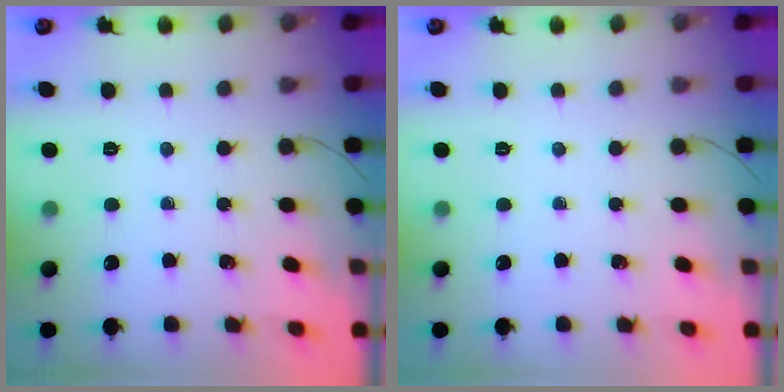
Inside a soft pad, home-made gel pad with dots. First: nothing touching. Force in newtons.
{"total": 0.0}